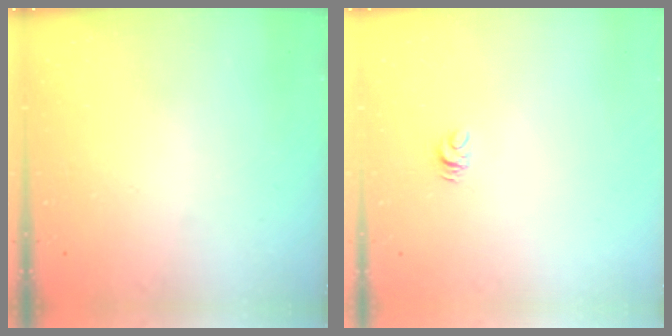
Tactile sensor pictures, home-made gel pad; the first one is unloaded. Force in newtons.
{"total": 3.7, "press": 3.7, "slide": 0.1}